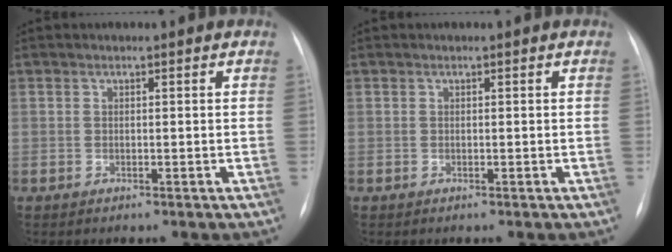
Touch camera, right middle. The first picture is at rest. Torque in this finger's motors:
{"motor_torque": [-0.34, 0.05, -0.01, 0.00]}